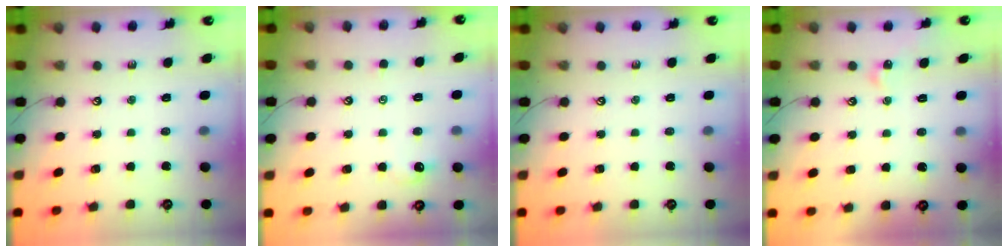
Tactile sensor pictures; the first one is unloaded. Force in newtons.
{"total": 1.9, "press": 1.8, "slide": 0.4}
{"total": 0.0}
{"total": 1.9, "press": 1.8, "slide": 0.5}